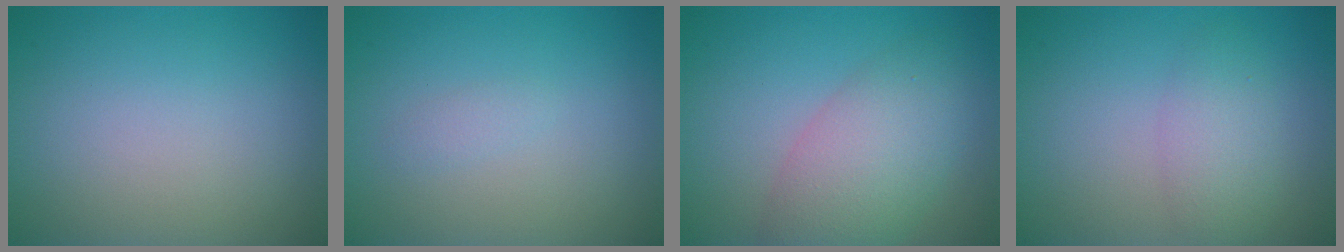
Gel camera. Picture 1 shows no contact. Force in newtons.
{"total": 0.7, "press": 0.7, "slide": 0.1}
{"total": 5.9, "press": 5.9, "slide": 0.4}
{"total": 2.8, "press": 2.8, "slide": 0.2}